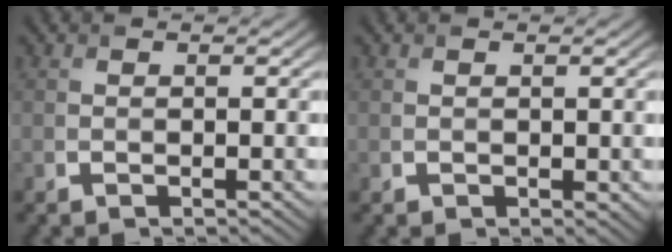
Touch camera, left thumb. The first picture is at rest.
{"total": 0.5, "force": [0.0, 0.4, 0.4], "torque": [-0.003, -0.004, 0.001]}